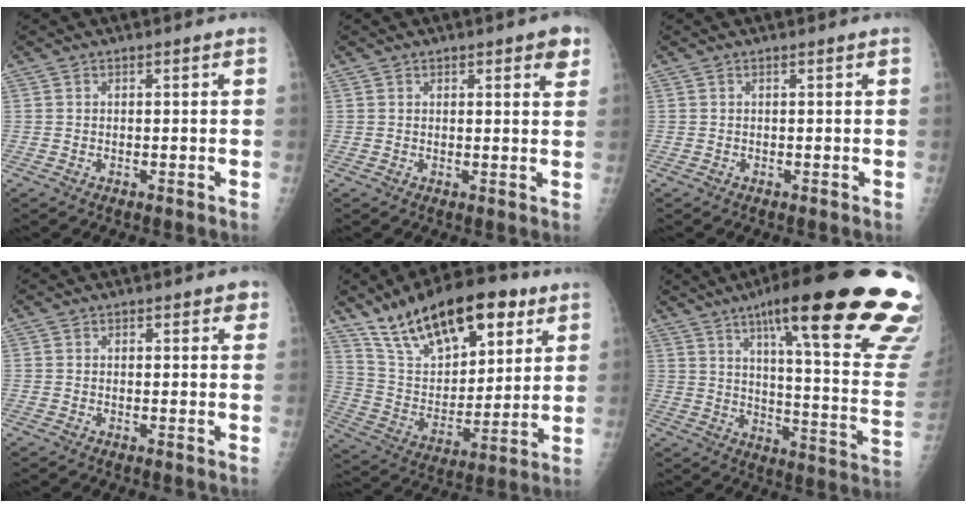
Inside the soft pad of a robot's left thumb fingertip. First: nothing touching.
{"total": 4.0, "force": [2.2, 1.7, 2.9], "torque": [-0.018, -0.008, 0.022]}
{"total": 0.0}
{"total": 2.2, "force": [1.2, 1.4, 1.2], "torque": [0.008, -0.003, 0.011]}
{"total": 23.3, "force": [14.0, 10.9, 15.0], "torque": [-0.215, -0.037, 0.248]}
{"total": 30.9, "force": [19.9, 4.5, 23.2], "torque": [-0.254, -0.074, 0.272]}